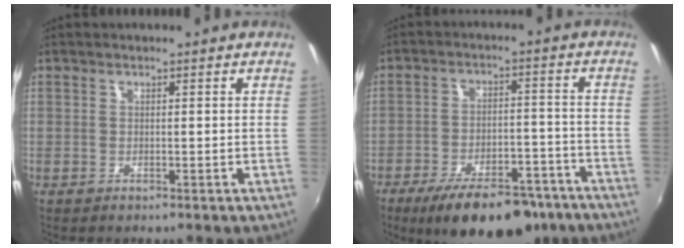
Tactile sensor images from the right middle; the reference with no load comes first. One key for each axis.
{"total": 17.6, "fx": -13.3, "fy": 6.6, "fz": 9.4, "tx": -0.162, "ty": -0.010, "tz": -0.183}